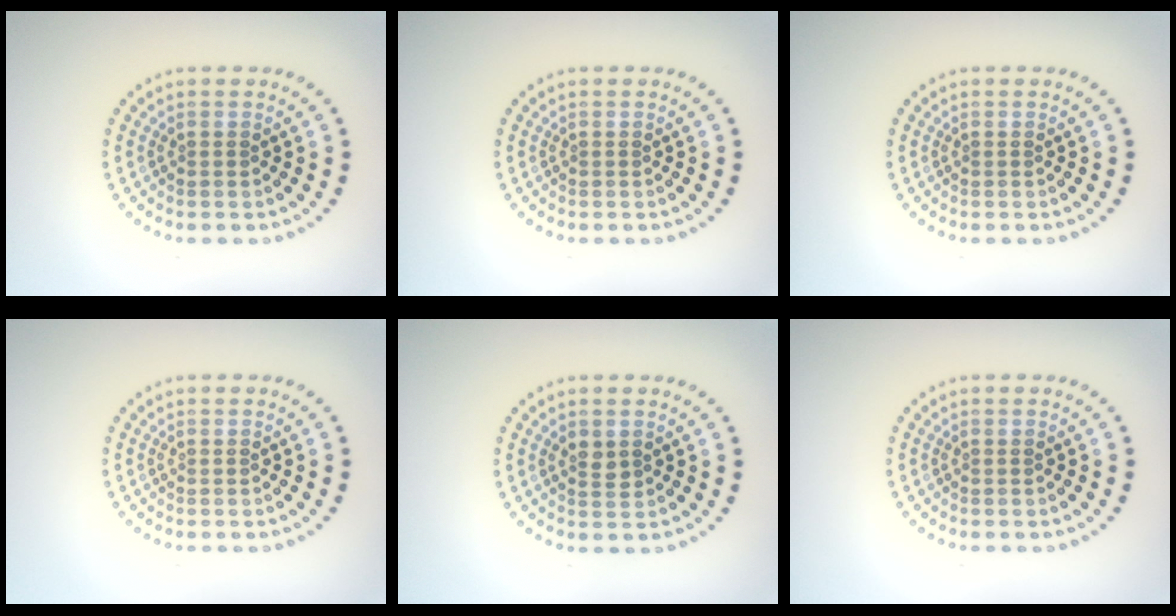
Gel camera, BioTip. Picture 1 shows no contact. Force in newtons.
{"total": 0.0}
{"total": 0.0}
{"total": 0.0}
{"total": 1.5, "press": 1.5, "slide": 0.3}
{"total": 0.0}